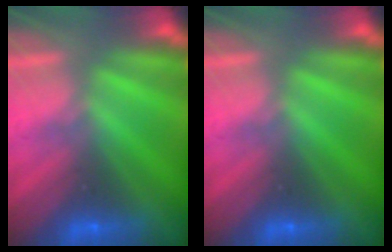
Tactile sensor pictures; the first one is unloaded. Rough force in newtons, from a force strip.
{"total": 0.0}